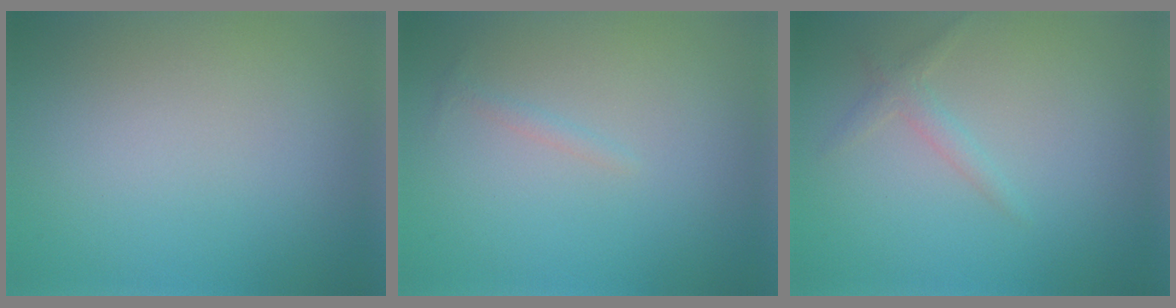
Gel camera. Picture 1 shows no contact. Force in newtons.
{"total": 0.7, "press": 0.7, "slide": 0.1}
{"total": 1.4, "press": 1.4, "slide": 0.1}